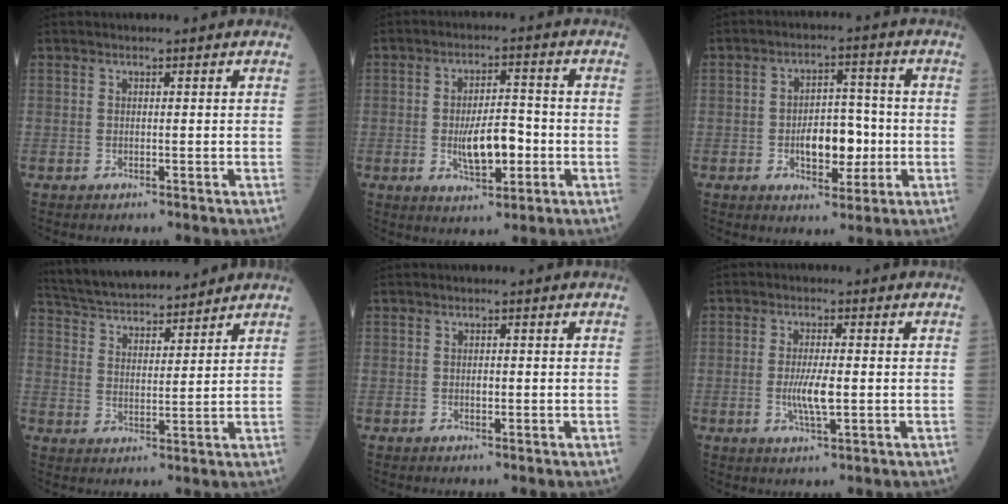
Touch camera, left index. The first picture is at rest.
{"total": 7.5, "force": [-1.7, 2.9, 6.8], "torque": [-0.125, 0.005, -0.024]}
{"total": 7.5, "force": [-1.5, 4.0, 6.2], "torque": [-0.103, 0.012, -0.020]}
{"total": 14.6, "force": [13.5, 2.3, 5.1], "torque": [-0.096, 0.031, 0.227]}
{"total": 0.9, "force": [-0.2, 0.5, 0.8], "torque": [-0.015, 0.001, -0.002]}
{"total": 4.8, "force": [-0.7, 0.9, 4.6], "torque": [-0.096, -0.006, -0.012]}